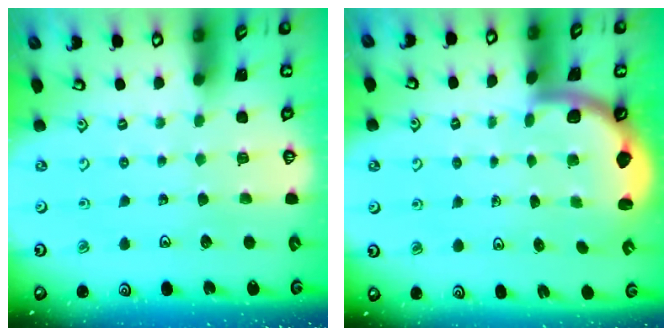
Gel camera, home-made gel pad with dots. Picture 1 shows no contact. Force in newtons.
{"total": 1.8, "press": 1.8, "slide": 0.1}